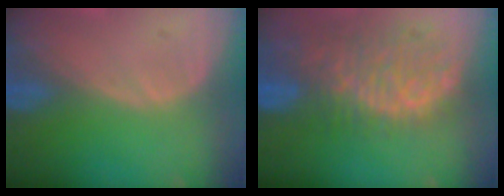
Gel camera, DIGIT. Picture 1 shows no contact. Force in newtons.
{"total": 10.9, "press": 9.4, "slide": 5.4}